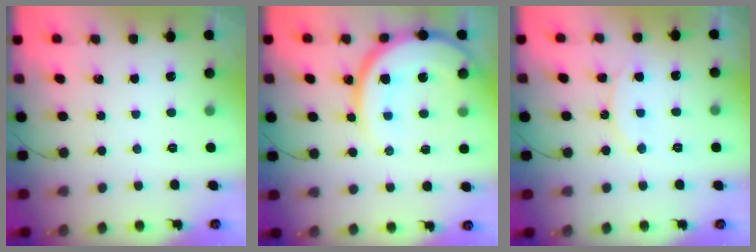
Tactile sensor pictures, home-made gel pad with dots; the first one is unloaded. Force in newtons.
{"total": 15.3, "press": 15.2, "slide": 1.2}
{"total": 9.1, "press": 9.1, "slide": 1.0}